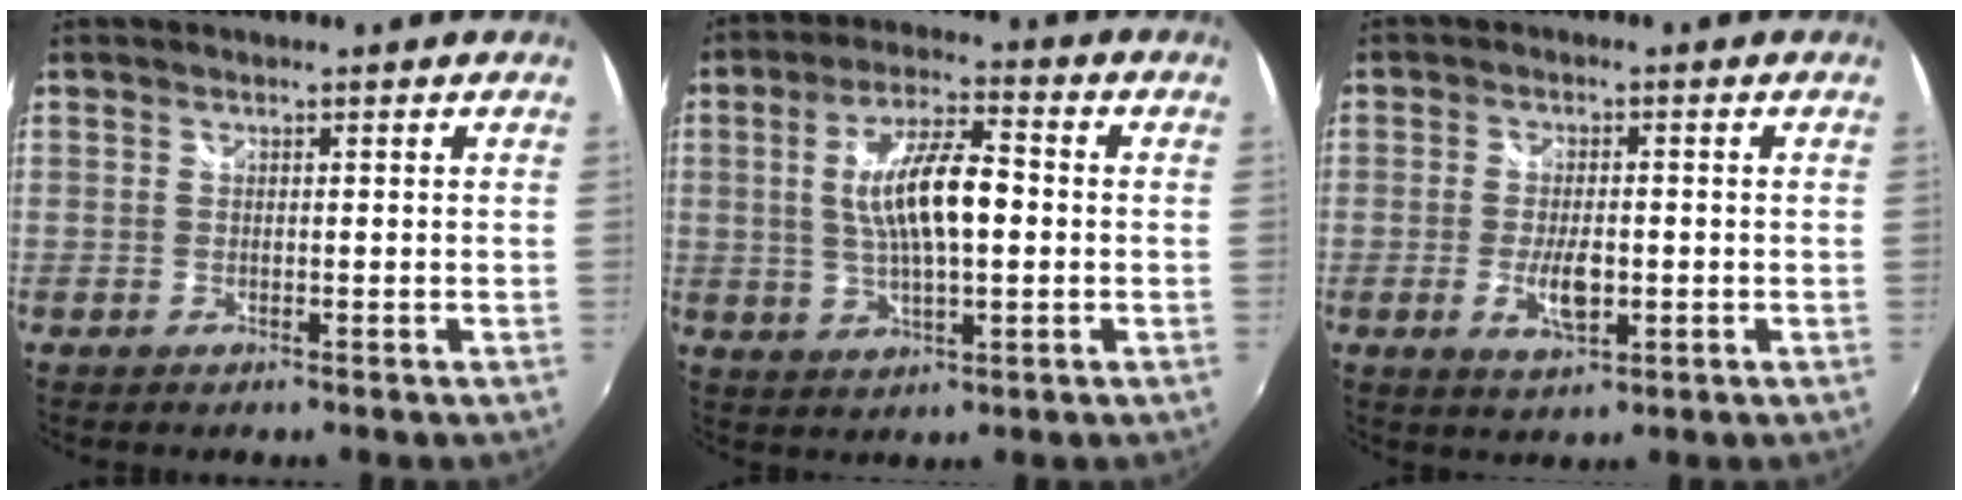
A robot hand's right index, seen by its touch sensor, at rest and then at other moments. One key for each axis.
{"total": 11.5, "fx": 0.4, "fy": 3.6, "fz": 10.9, "tx": -0.204, "ty": 0.007, "tz": 0.010}
{"total": 5.8, "fx": -1.4, "fy": 2.4, "fz": 5.1, "tx": -0.099, "ty": -0.009, "tz": -0.024}